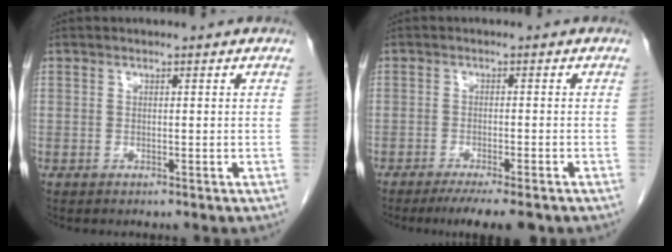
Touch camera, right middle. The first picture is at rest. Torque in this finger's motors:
{"motor_torque": [0.63, -0.51, 0.09, 0.03]}